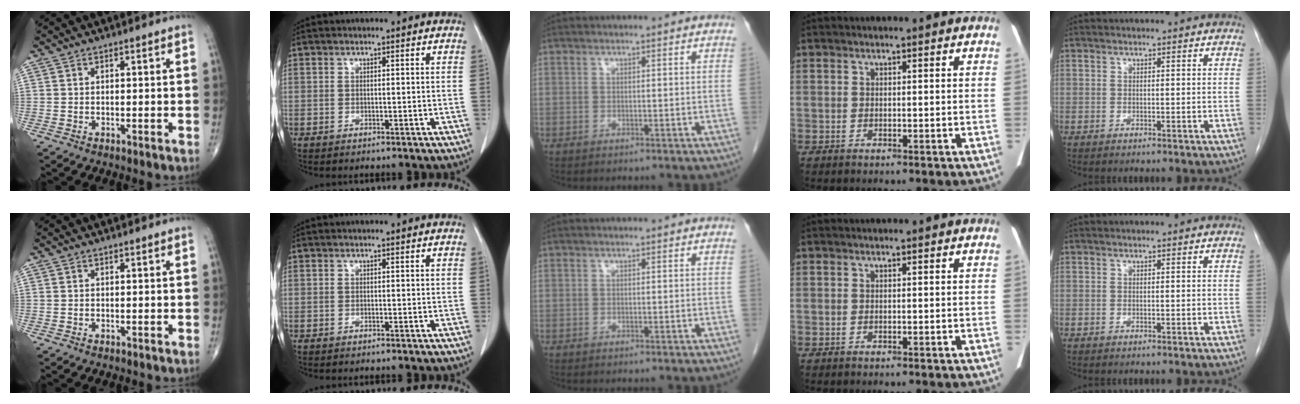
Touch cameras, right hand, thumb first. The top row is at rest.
{}